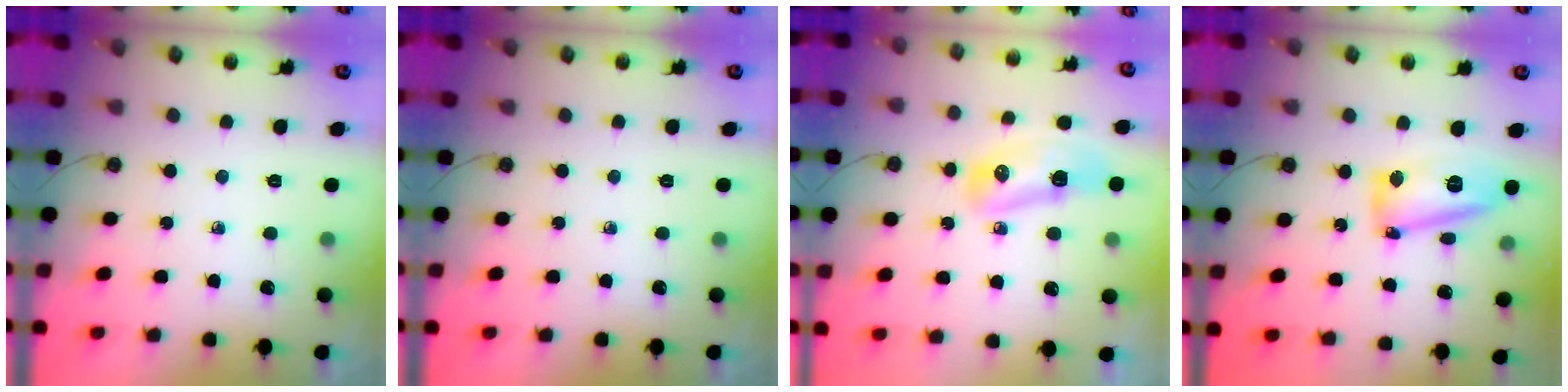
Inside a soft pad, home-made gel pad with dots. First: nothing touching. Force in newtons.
{"total": 0.0}
{"total": 11.7, "press": 10.8, "slide": 4.4}
{"total": 14.4, "press": 14.2, "slide": 2.5}